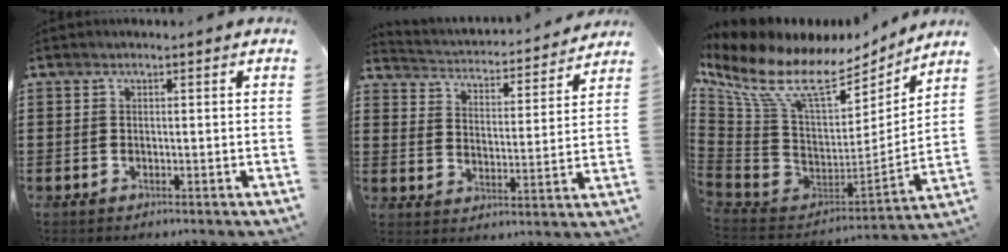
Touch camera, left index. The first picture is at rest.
{"total": 2.5, "force": [2.5, 0.2, 0.0], "torque": [-0.020, -0.031, 0.033]}
{"total": 12.8, "force": [7.6, 5.4, 8.8], "torque": [-0.207, -0.052, 0.129]}